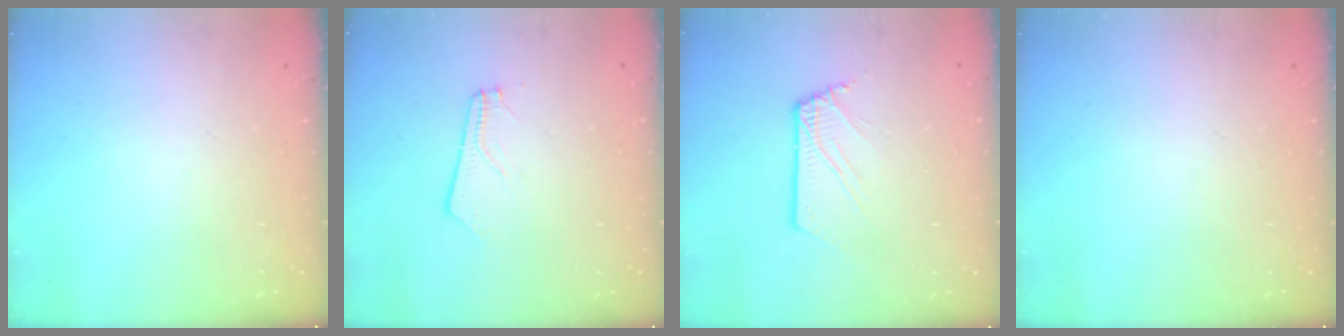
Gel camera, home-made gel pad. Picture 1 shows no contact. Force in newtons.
{"total": 2.7, "press": 2.7, "slide": 0.4}
{"total": 2.3, "press": 2.3, "slide": 0.1}
{"total": 0.0}